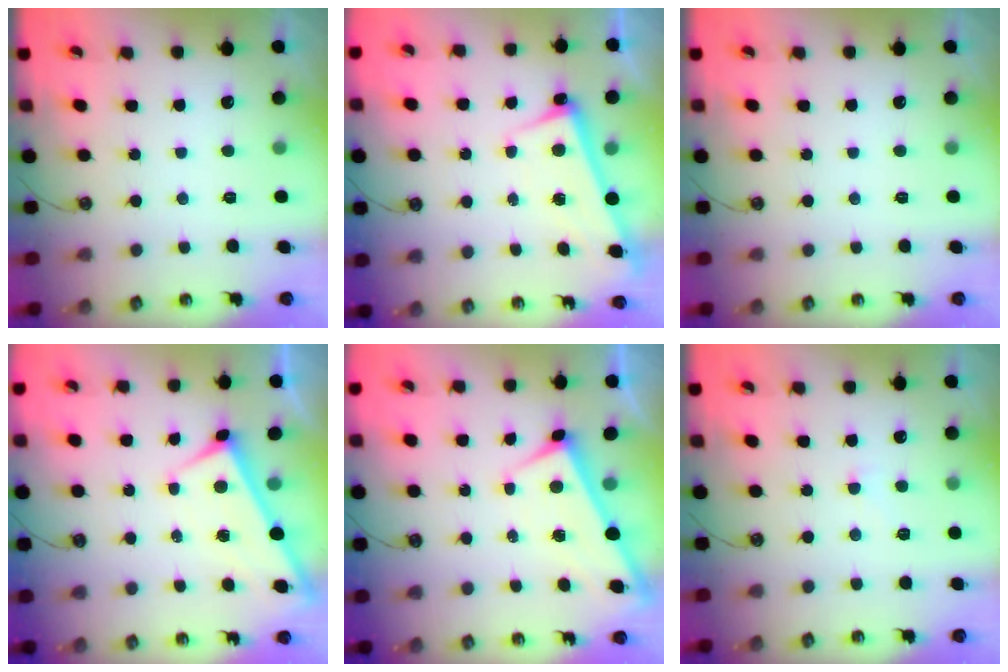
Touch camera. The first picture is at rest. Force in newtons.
{"total": 2.6, "press": 2.5, "slide": 0.7}
{"total": 0.0}
{"total": 1.7, "press": 1.7, "slide": 0.1}
{"total": 1.7, "press": 1.7, "slide": 0.1}
{"total": 3.7, "press": 3.7, "slide": 0.5}